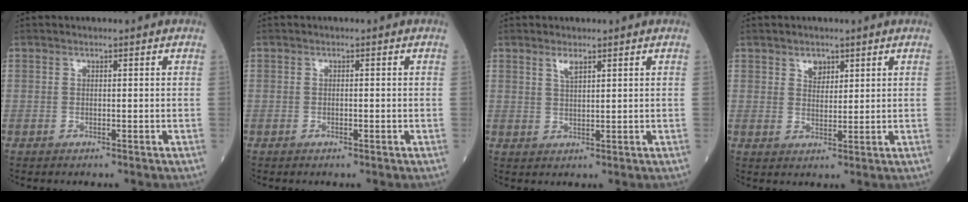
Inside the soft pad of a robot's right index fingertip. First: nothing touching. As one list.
[{"total": 0.7, "force": [-0.2, 0.1, 0.7], "torque": [-0.014, -0.001, -0.002]}, {"total": 2.1, "force": [1.4, 0.4, 1.5], "torque": [-0.031, -0.001, 0.030]}, {"total": 2.6, "force": [1.7, 1.6, 1.1], "torque": [-0.020, -0.001, 0.031]}]